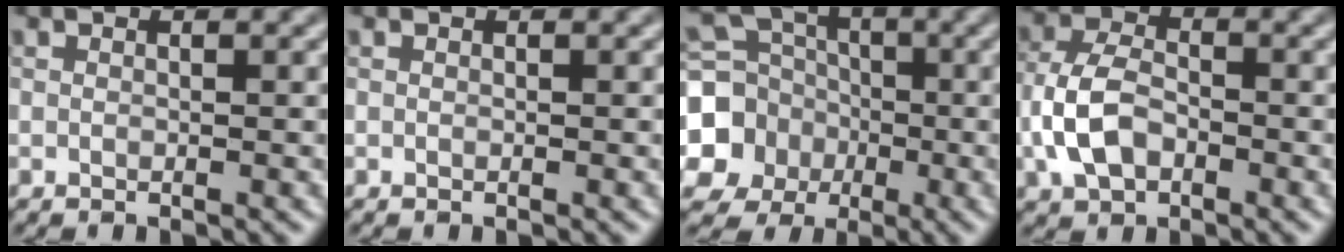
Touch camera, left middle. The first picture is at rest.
{"total": 0.0}
{"total": 9.3, "force": [-1.7, 8.7, 3.0], "torque": [-0.078, -0.011, -0.057]}
{"total": 4.9, "force": [-1.6, 3.1, 3.4], "torque": [-0.072, 0.005, -0.038]}